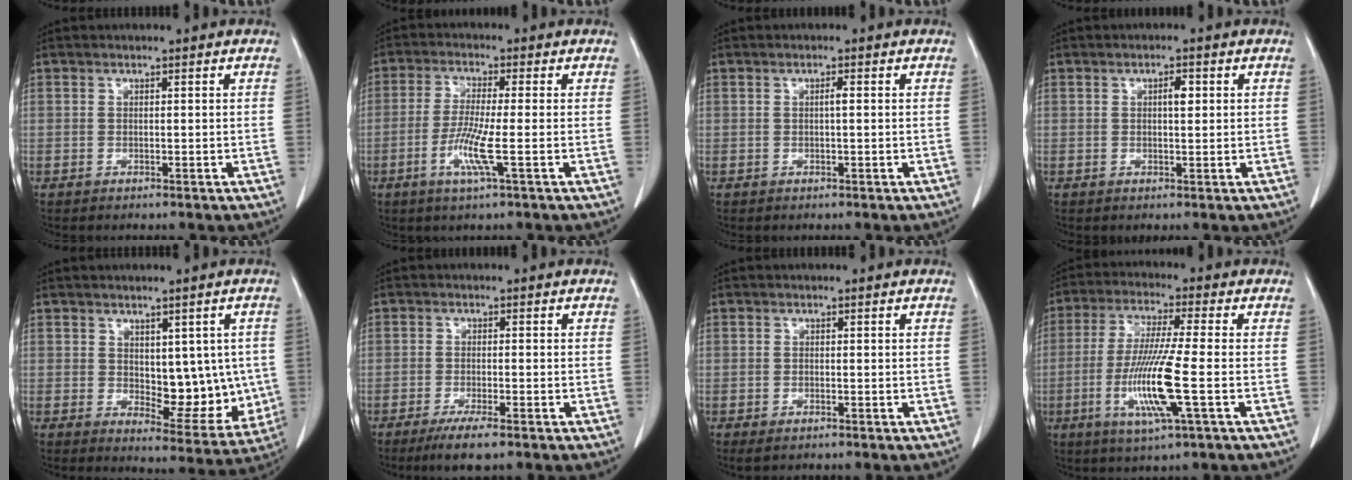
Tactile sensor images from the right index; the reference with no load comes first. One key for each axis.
{"total": 6.4, "fx": -2.0, "fy": -0.3, "fz": 6.0, "tx": -0.123, "ty": -0.014, "tz": -0.043}
{"total": 0.9, "fx": 0.1, "fy": 0.0, "fz": 0.9, "tx": -0.016, "ty": 0.002, "tz": 0.000}
{"total": 1.6, "fx": 0.4, "fy": 0.6, "fz": 1.4, "tx": -0.024, "ty": 0.002, "tz": 0.007}
{"total": 9.7, "fx": 0.4, "fy": 5.0, "fz": 8.2, "tx": -0.089, "ty": -0.004, "tz": 0.023}
{"total": 4.6, "fx": -3.1, "fy": 0.5, "fz": 3.4, "tx": -0.063, "ty": -0.012, "tz": -0.052}
{"total": 1.4, "fx": -0.8, "fy": 0.5, "fz": 1.0, "tx": -0.017, "ty": -0.002, "tz": -0.007}
{"total": 11.7, "fx": -3.0, "fy": -0.2, "fz": 11.3, "tx": -0.232, "ty": -0.019, "tz": -0.063}